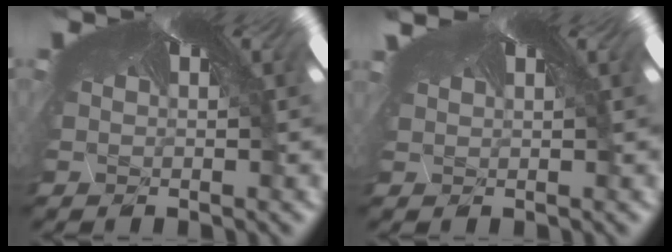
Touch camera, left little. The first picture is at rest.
{"total": 0.7, "force": [0.6, 0.0, -0.4], "torque": [0.000, -0.004, 0.011]}